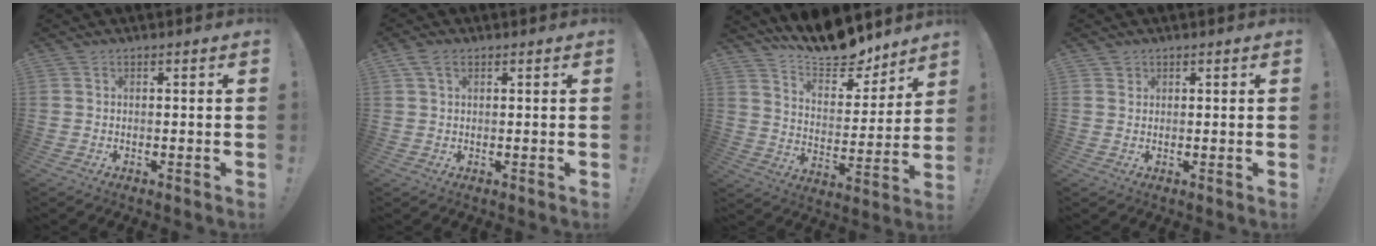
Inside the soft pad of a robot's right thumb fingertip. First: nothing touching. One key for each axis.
{"total": 3.6, "fx": 1.6, "fy": 2.2, "fz": 2.4, "tx": -0.044, "ty": 0.002, "tz": 0.030}
{"total": 13.8, "fx": 12.6, "fy": 3.5, "fz": 4.4, "tx": -0.078, "ty": -0.111, "tz": 0.222}
{"total": 1.1, "fx": 0.8, "fy": 0.7, "fz": 0.2, "tx": 0.008, "ty": -0.006, "tz": 0.013}